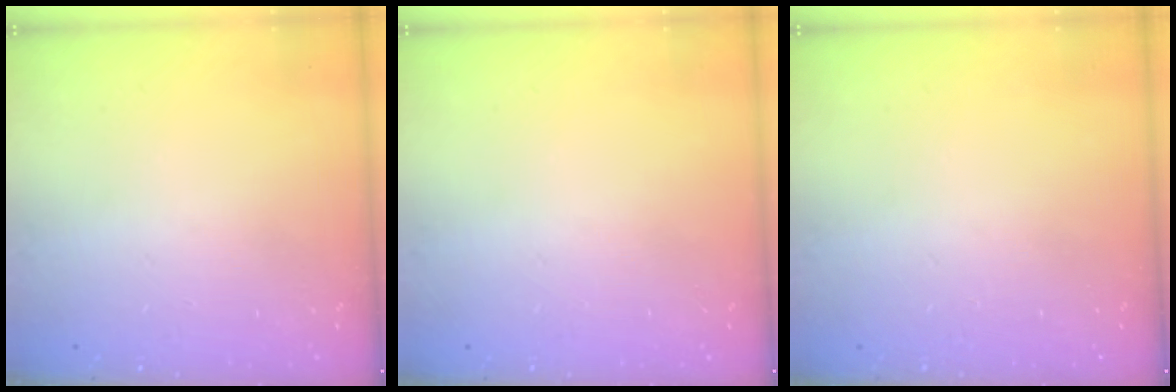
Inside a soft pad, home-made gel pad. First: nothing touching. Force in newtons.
{"total": 0.0}
{"total": 0.0}